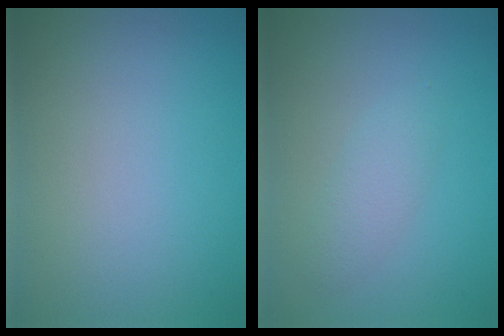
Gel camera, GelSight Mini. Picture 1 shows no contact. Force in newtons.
{"total": 1.7, "press": 1.7, "slide": 0.0}